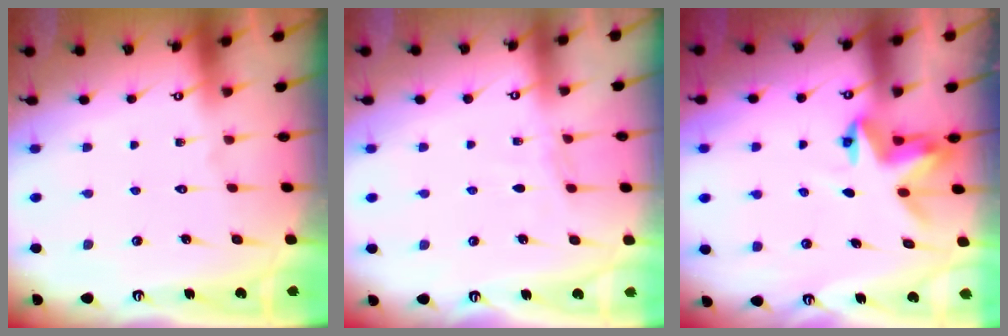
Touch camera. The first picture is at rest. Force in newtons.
{"total": 3.1, "press": 3.1, "slide": 0.3}
{"total": 3.8, "press": 3.8, "slide": 0.5}